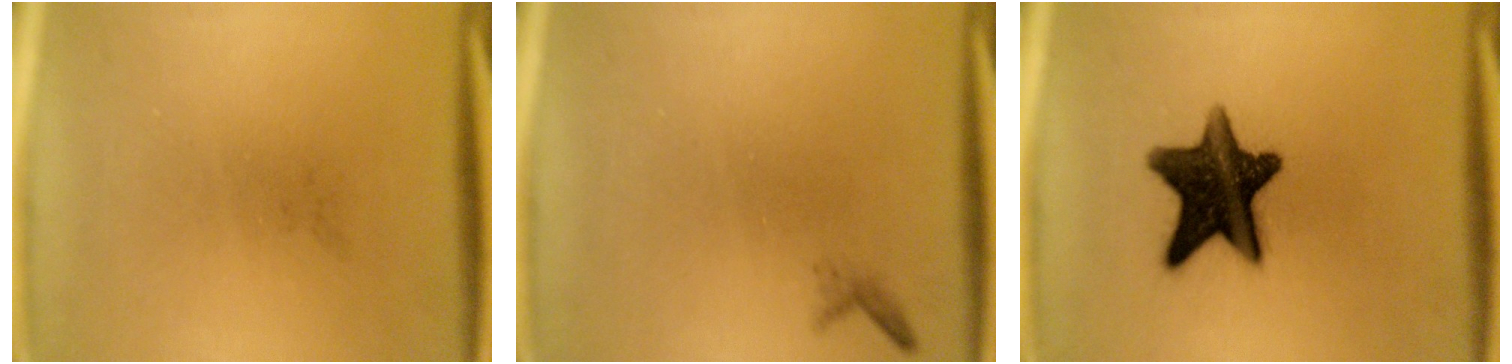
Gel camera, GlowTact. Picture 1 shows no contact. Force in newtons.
{"total": 0.6}
{"total": 14.3}